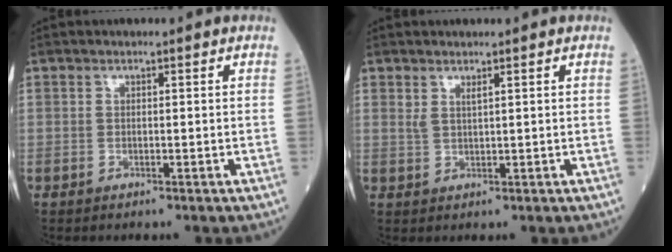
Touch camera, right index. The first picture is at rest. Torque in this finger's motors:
{"motor_torque": [-0.24, -0.04, 0.00, 0.02]}